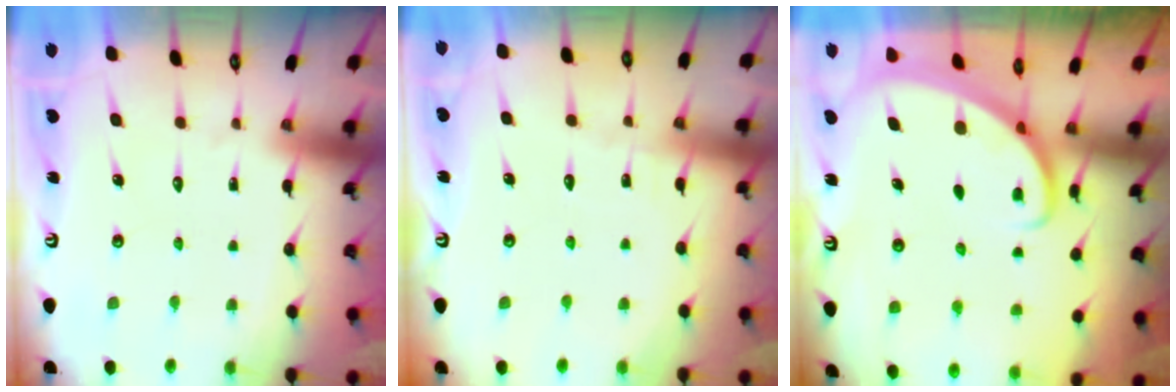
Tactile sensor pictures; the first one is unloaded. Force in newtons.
{"total": 1.8, "press": 1.8, "slide": 0.2}
{"total": 2.7, "press": 2.6, "slide": 0.2}